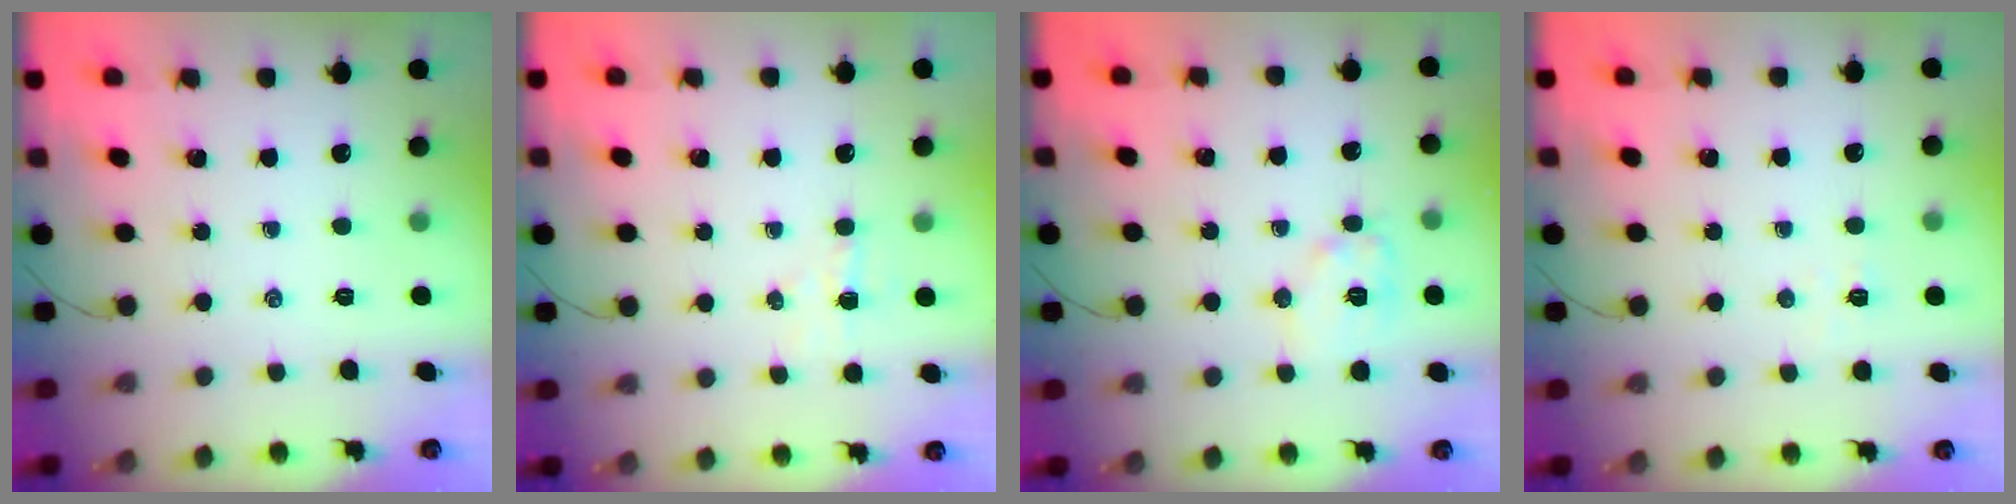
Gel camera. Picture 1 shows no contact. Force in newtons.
{"total": 3.7, "press": 3.6, "slide": 0.8}
{"total": 9.5, "press": 9.5, "slide": 0.2}
{"total": 2.9, "press": 2.8, "slide": 0.9}